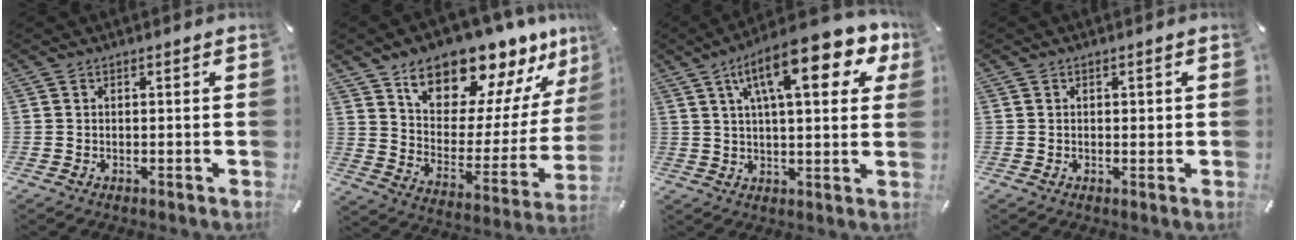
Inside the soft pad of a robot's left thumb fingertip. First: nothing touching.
{"total": 16.3, "force": [14.1, 6.9, 4.6], "torque": [-0.083, -0.128, 0.244]}
{"total": 18.3, "force": [8.8, 6.6, 14.7], "torque": [-0.238, -0.024, 0.137]}
{"total": 1.0, "force": [0.2, 0.7, 0.7], "torque": [-0.006, 0.000, 0.001]}